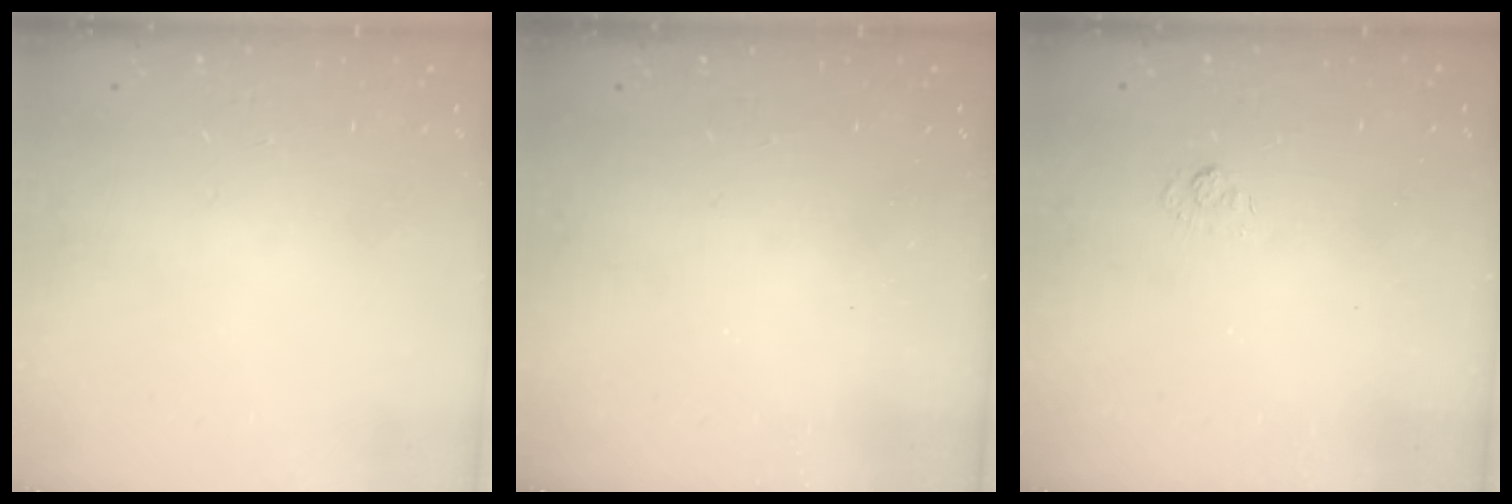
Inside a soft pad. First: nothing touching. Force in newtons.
{"total": 2.3, "press": 2.2, "slide": 0.7}
{"total": 2.7, "press": 2.3, "slide": 1.5}